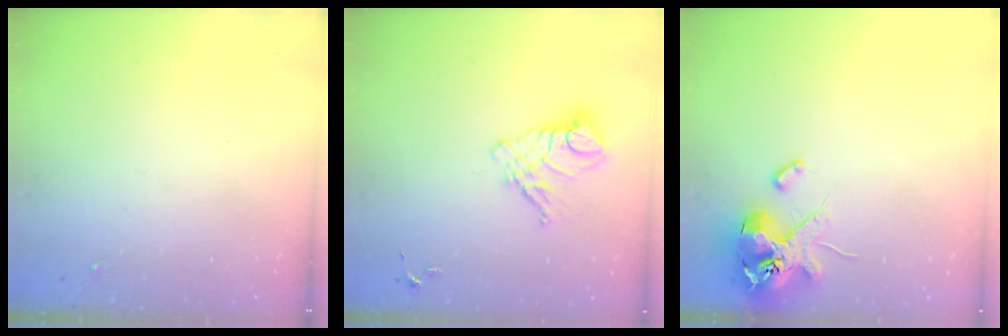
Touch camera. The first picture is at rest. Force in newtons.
{"total": 10.7, "press": 10.6, "slide": 1.1}
{"total": 14.7, "press": 14.5, "slide": 2.1}